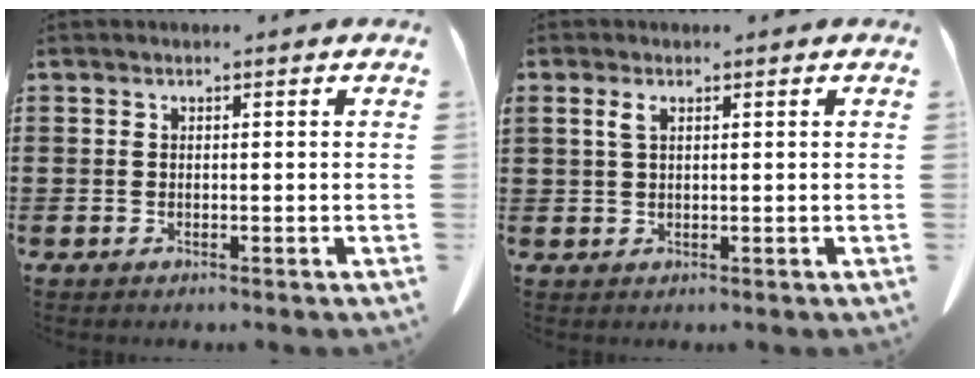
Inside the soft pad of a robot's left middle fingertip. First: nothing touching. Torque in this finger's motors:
{"motor_torque": [0.55, -0.28, 0.98, 0.21]}